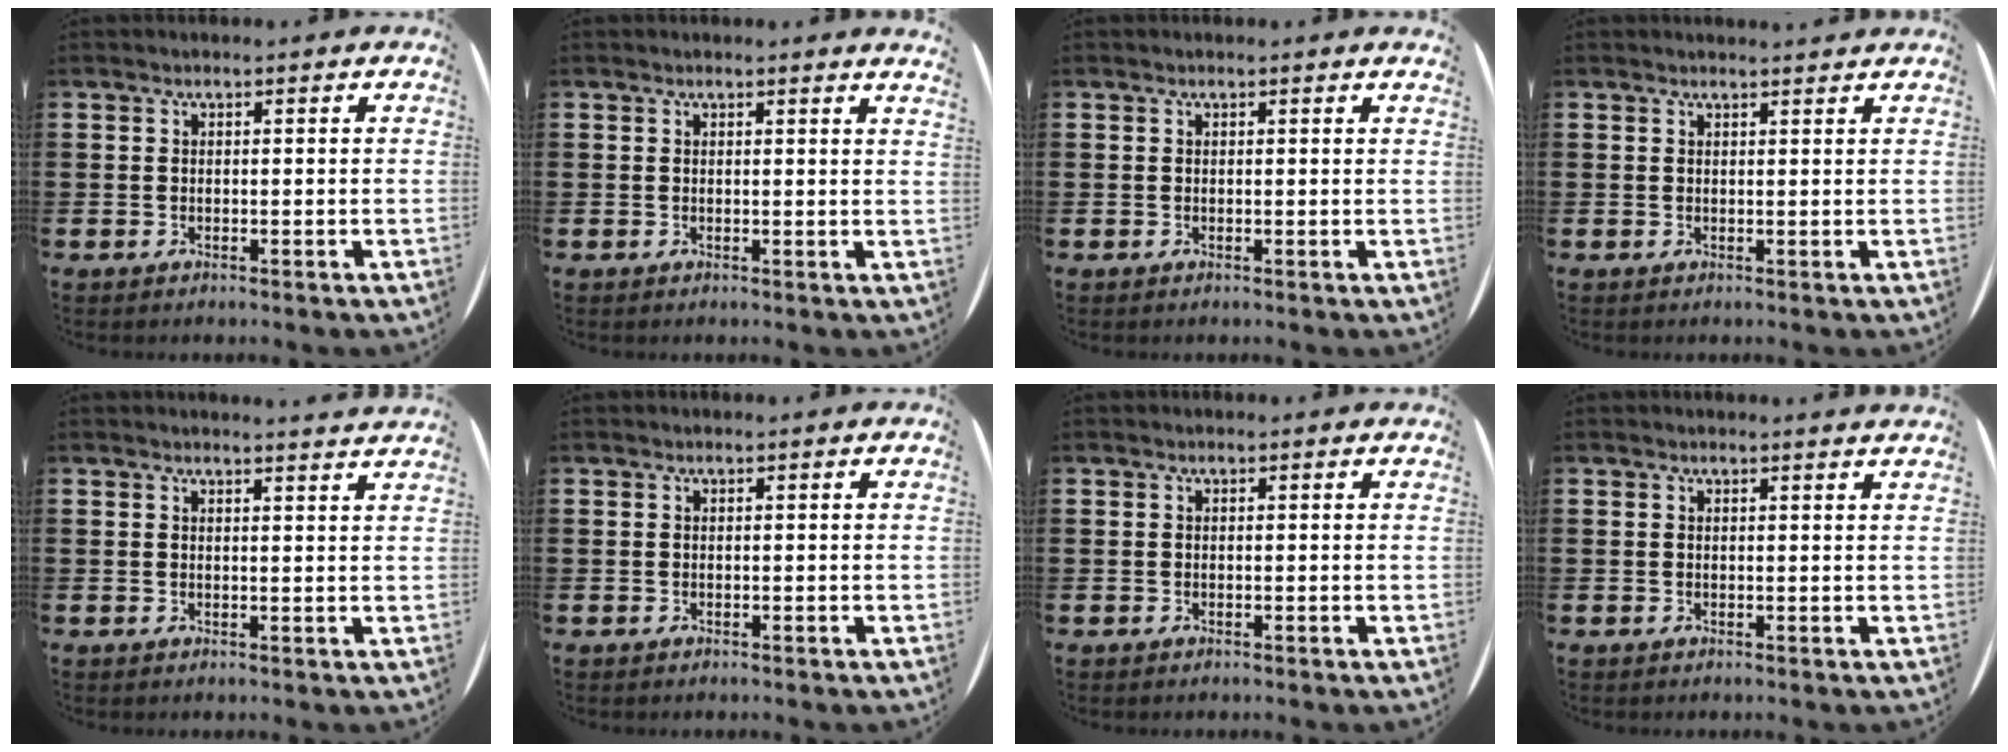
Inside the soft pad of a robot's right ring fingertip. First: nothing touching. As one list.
[{"total": 0.8, "force": [0.7, -0.3, 0.3], "torque": [-0.004, -0.002, 0.013]}, {"total": 0.0}, {"total": 0.9, "force": [0.9, -0.1, 0.0], "torque": [0.001, 0.001, 0.017]}, {"total": 1.7, "force": [1.7, -0.3, 0.0], "torque": [0.001, -0.008, 0.032]}, {"total": 0.0}, {"total": 0.0}, {"total": 0.6, "force": [0.6, -0.1, 0.1], "torque": [0.000, 0.000, 0.011]}]